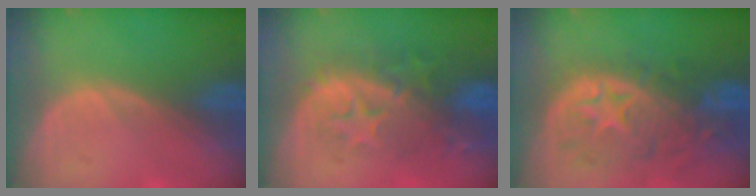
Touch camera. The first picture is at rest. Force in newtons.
{"total": 9.7, "press": 9.1, "slide": 3.2}
{"total": 11.1, "press": 9.8, "slide": 5.2}